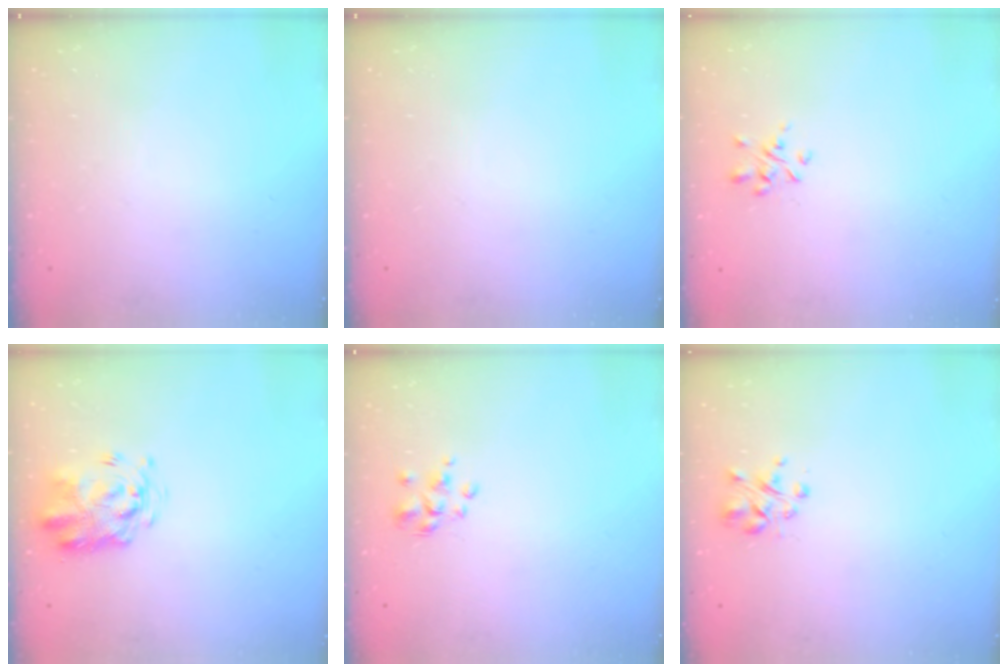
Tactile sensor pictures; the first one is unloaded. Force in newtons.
{"total": 0.0}
{"total": 1.8, "press": 1.6, "slide": 0.6}
{"total": 3.3, "press": 3.2, "slide": 0.7}
{"total": 1.9, "press": 1.7, "slide": 0.7}
{"total": 2.2, "press": 2.2, "slide": 0.3}